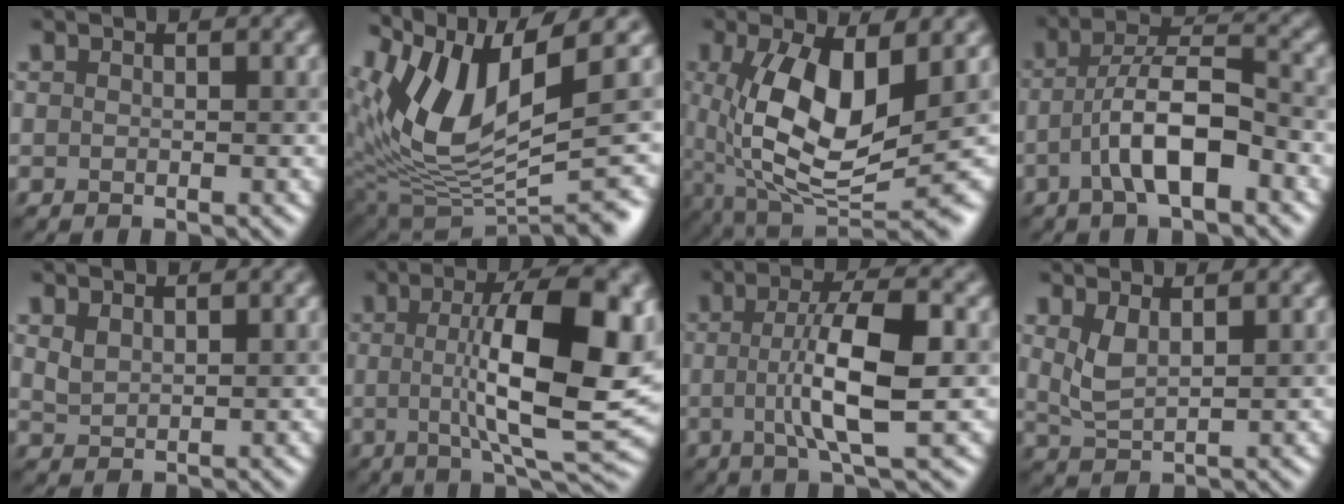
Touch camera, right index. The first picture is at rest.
{"total": 9.6, "force": [4.0, 3.2, 8.1], "torque": [-0.166, -0.012, 0.087]}
{"total": 10.1, "force": [0.6, 3.8, 9.3], "torque": [-0.183, -0.018, 0.016]}
{"total": 6.5, "force": [-2.2, 2.2, 5.8], "torque": [-0.106, 0.009, -0.043]}
{"total": 1.3, "force": [1.0, 0.6, 0.7], "torque": [-0.020, -0.001, 0.025]}
{"total": 12.2, "force": [0.7, 3.2, 11.7], "torque": [-0.172, 0.002, 0.012]}
{"total": 7.0, "force": [-0.2, 1.5, 6.9], "torque": [-0.121, 0.003, -0.006]}
{"total": 2.3, "force": [1.2, 0.8, 1.8], "torque": [-0.049, -0.005, 0.031]}